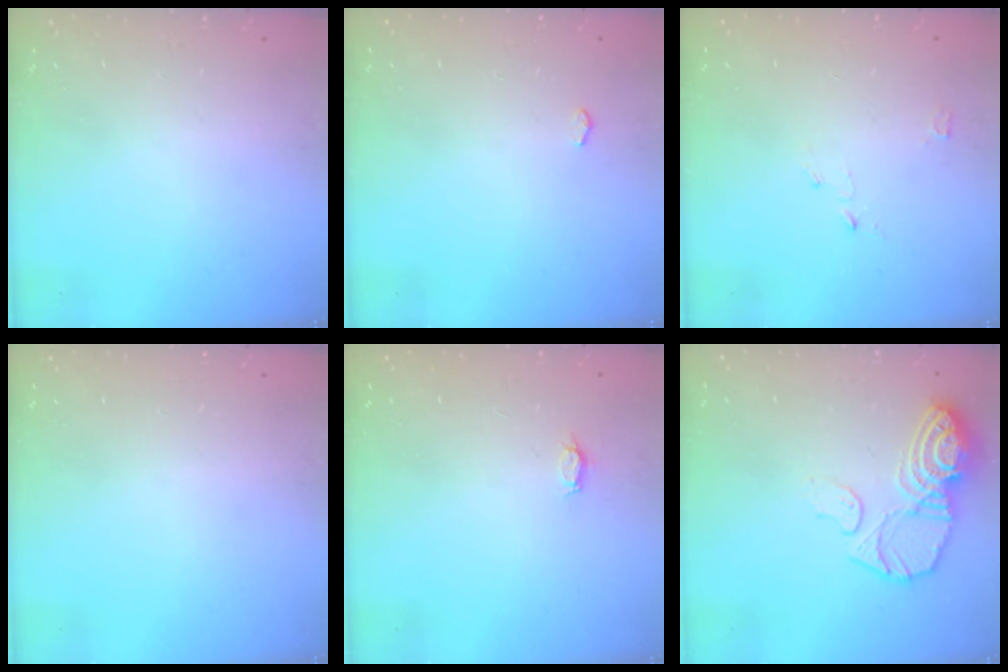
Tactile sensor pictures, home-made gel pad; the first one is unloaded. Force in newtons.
{"total": 2.2, "press": 2.2, "slide": 0.3}
{"total": 2.9, "press": 2.8, "slide": 0.3}
{"total": 0.0}
{"total": 2.8, "press": 2.8, "slide": 0.3}
{"total": 11.4, "press": 11.4, "slide": 1.2}